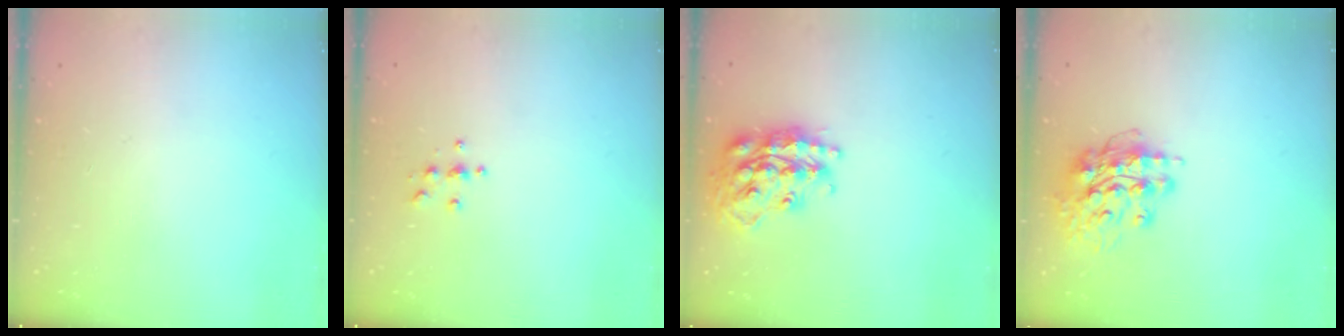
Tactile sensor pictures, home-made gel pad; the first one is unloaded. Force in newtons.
{"total": 3.8, "press": 3.8, "slide": 0.4}
{"total": 20.5, "press": 20.5, "slide": 1.4}
{"total": 15.0, "press": 14.9, "slide": 1.6}